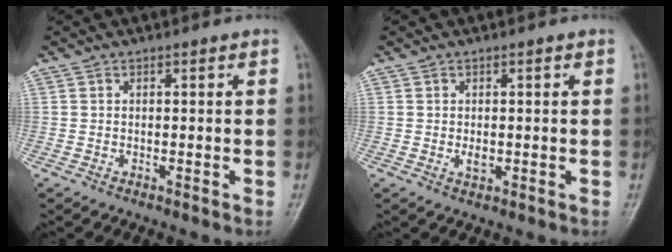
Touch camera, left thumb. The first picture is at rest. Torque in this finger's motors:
{"motor_torque": [-0.01, 0.65, 0.42, -0.18, 0.00]}